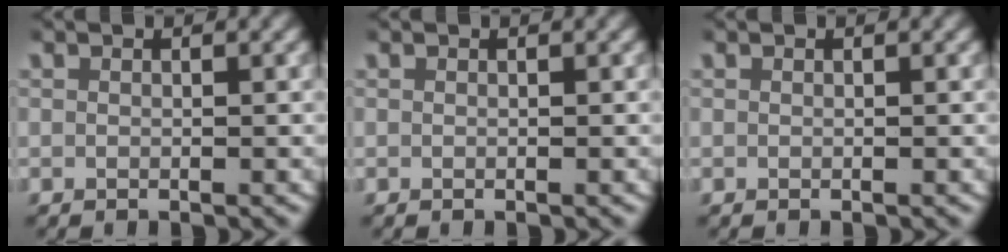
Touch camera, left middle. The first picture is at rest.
{"total": 0.0}
{"total": 0.0}